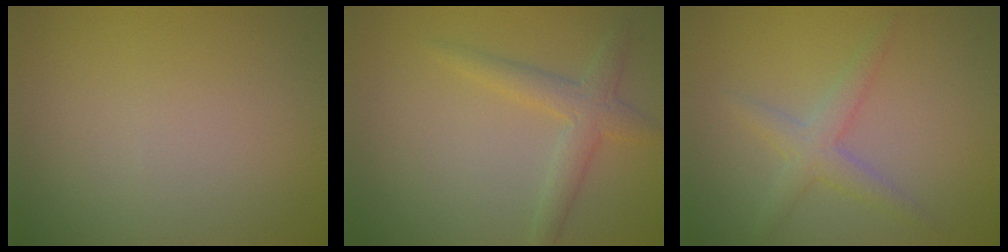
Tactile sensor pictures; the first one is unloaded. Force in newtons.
{"total": 2.6, "press": 2.6, "slide": 0.1}
{"total": 2.4, "press": 2.4, "slide": 0.0}